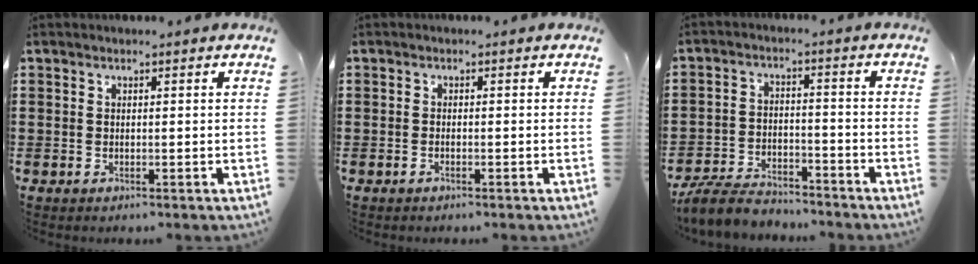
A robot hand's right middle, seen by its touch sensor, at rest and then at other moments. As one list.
[{"total": 0.7, "force": [-0.5, 0.0, 0.5], "torque": [-0.012, -0.005, -0.008]}, {"total": 6.0, "force": [-5.7, 1.4, 1.3], "torque": [-0.031, 0.008, -0.114]}]